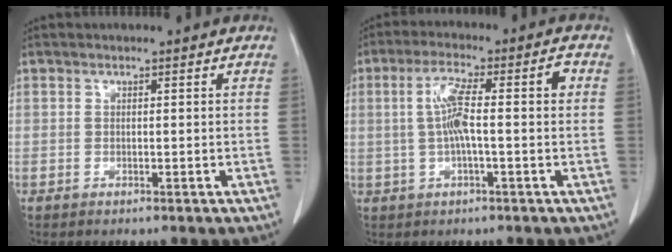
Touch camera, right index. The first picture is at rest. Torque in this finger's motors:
{"motor_torque": [0.64, 0.36, 0.23, 0.10]}